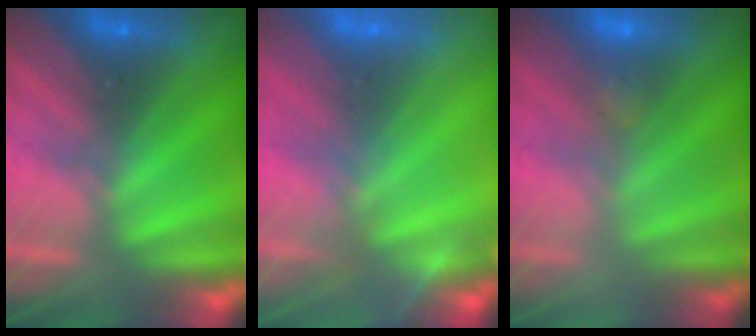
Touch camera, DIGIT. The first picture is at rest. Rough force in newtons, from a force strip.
{"total": 2.9}
{"total": 2.2}